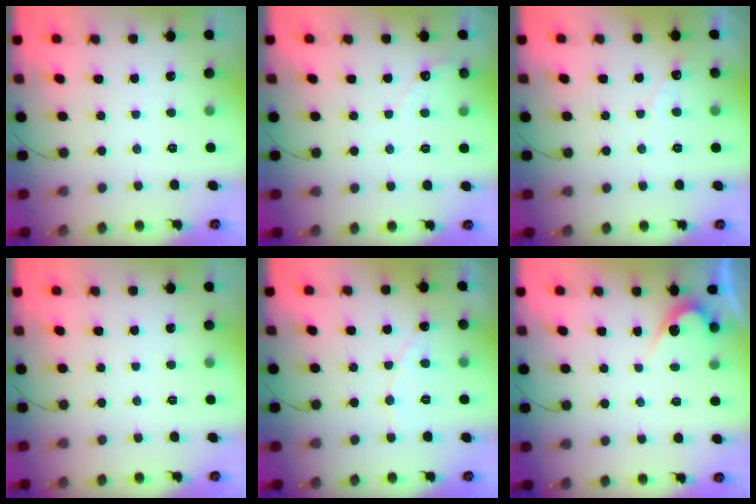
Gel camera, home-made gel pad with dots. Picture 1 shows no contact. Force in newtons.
{"total": 2.6, "press": 2.6, "slide": 0.2}
{"total": 2.7, "press": 2.7, "slide": 0.1}
{"total": 0.0}
{"total": 4.5, "press": 4.5, "slide": 0.2}
{"total": 3.8, "press": 3.8, "slide": 0.2}